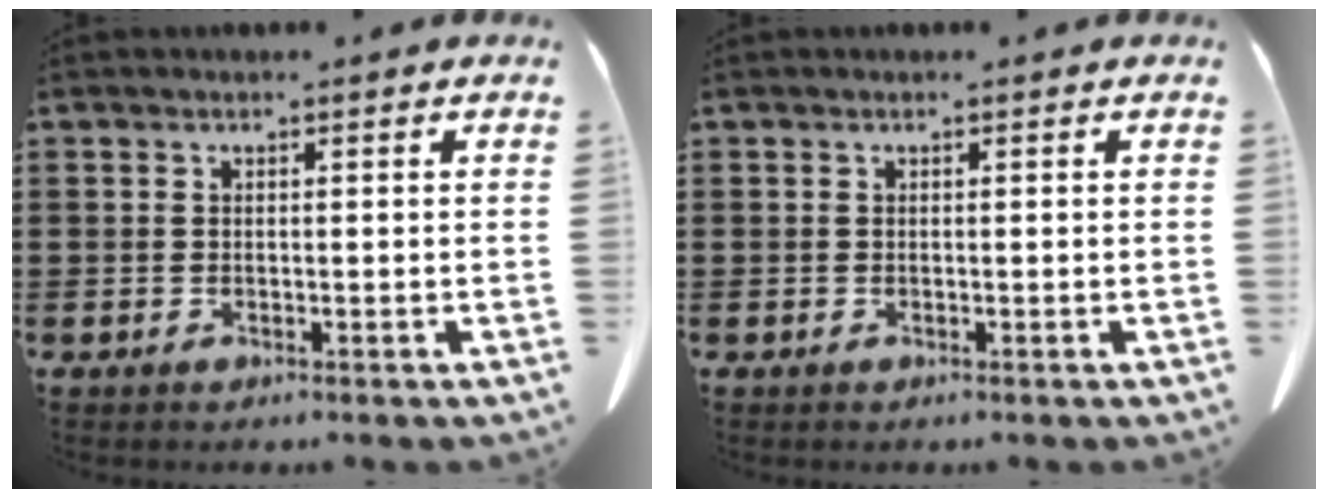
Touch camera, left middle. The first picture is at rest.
{"total": 0.0}